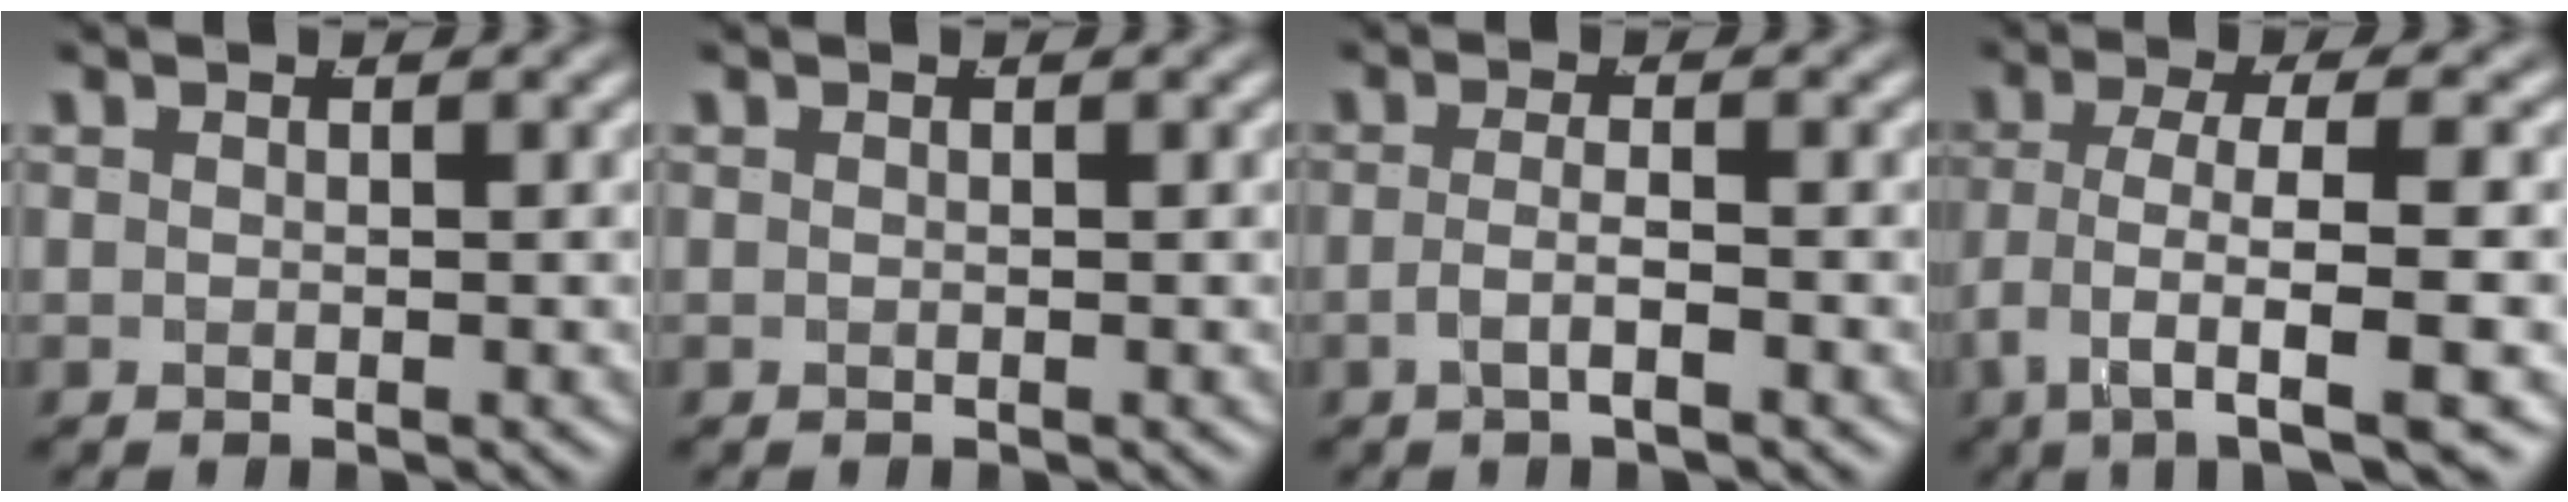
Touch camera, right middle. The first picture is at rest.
{"total": 0.0}
{"total": 2.1, "force": [-1.4, 0.1, 1.6], "torque": [-0.033, -0.012, -0.021]}
{"total": 8.0, "force": [-5.0, 2.3, 5.8], "torque": [-0.115, -0.038, -0.062]}